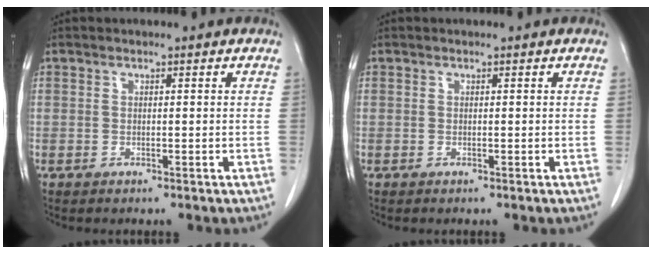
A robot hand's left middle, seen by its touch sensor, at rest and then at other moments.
{"total": 0.0}